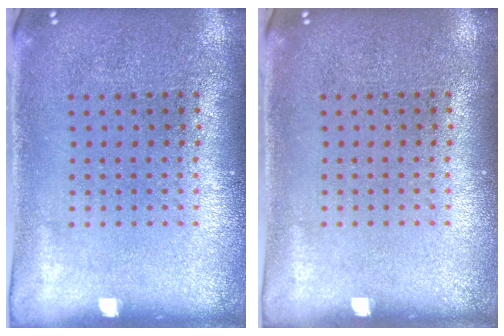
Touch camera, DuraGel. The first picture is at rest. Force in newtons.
{"total": 0.0}